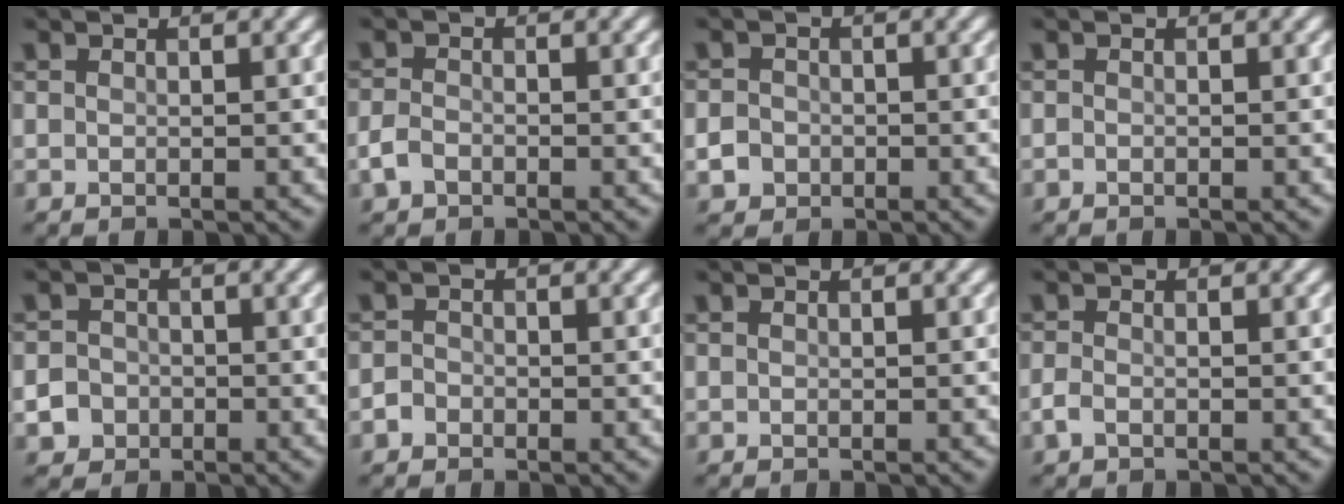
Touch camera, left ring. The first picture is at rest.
{"total": 1.9, "force": [-1.5, 1.0, 0.7], "torque": [-0.013, 0.008, -0.025]}
{"total": 1.9, "force": [-1.2, 1.5, 0.3], "torque": [0.002, 0.005, -0.017]}
{"total": 0.6, "force": [-0.6, 0.1, 0.1], "torque": [-0.003, 0.003, -0.009]}
{"total": 2.9, "force": [-1.7, 2.3, 0.4], "torque": [0.007, 0.008, -0.028]}
{"total": 1.5, "force": [-1.3, 0.7, 0.0], "torque": [0.006, 0.006, -0.020]}
{"total": 0.0}
{"total": 1.4, "force": [-1.1, 0.6, 0.7], "torque": [-0.015, 0.006, -0.017]}